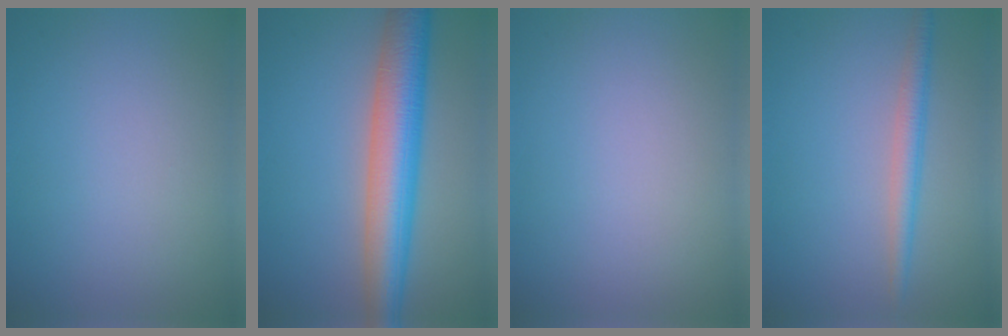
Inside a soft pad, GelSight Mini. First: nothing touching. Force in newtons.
{"total": 8.1, "press": 8.1, "slide": 0.4}
{"total": 0.0}
{"total": 2.4, "press": 2.4, "slide": 0.0}